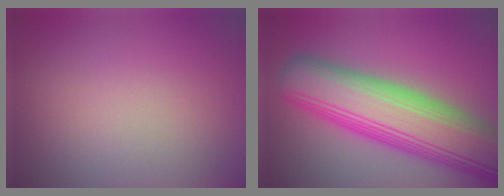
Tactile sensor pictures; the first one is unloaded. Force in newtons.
{"total": 12.1, "press": 12.1, "slide": 0.7}